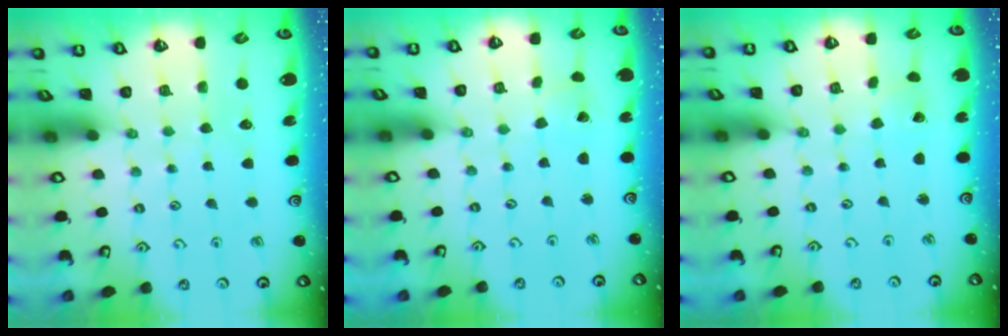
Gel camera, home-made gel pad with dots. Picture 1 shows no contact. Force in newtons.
{"total": 1.0, "press": 1.0, "slide": 0.1}
{"total": 1.2, "press": 1.2, "slide": 0.0}